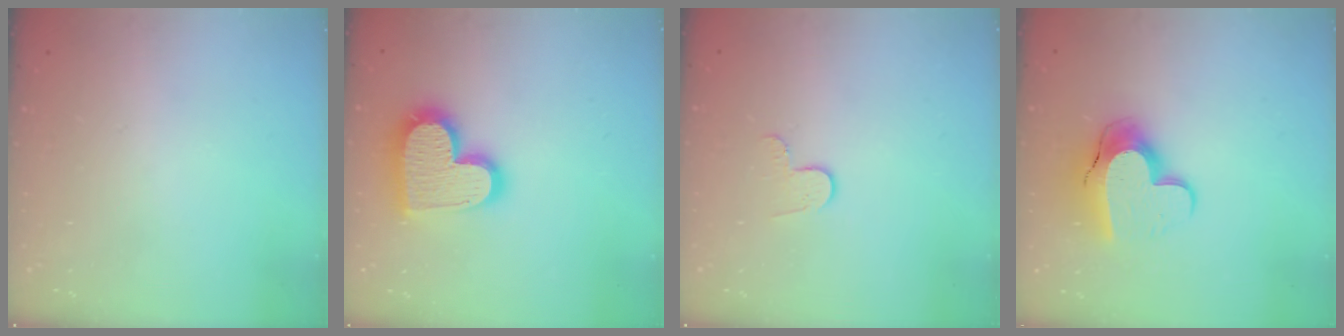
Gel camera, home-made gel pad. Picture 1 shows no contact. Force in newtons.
{"total": 17.9, "press": 17.9, "slide": 1.1}
{"total": 4.6, "press": 4.6, "slide": 0.5}
{"total": 13.7, "press": 13.6, "slide": 1.0}